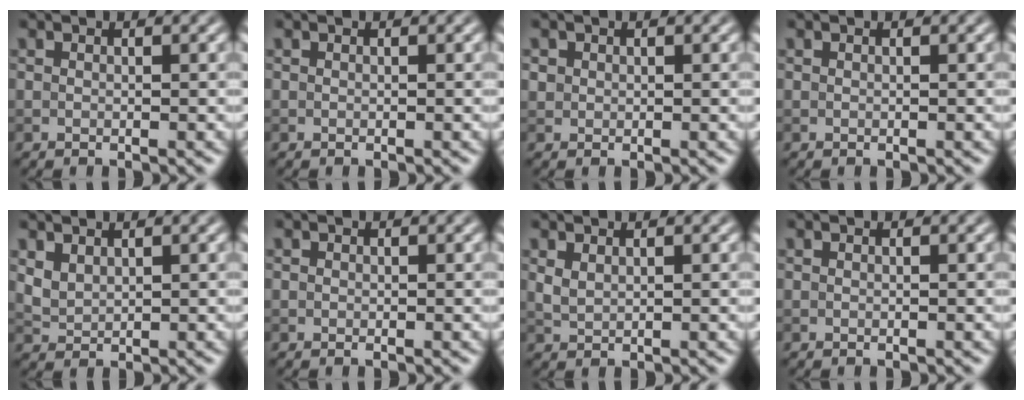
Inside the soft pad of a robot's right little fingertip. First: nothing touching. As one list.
[{"total": 0.0}, {"total": 0.8, "force": [0.2, 0.7, 0.1], "torque": [0.004, -0.003, 0.007]}, {"total": 0.0}, {"total": 1.8, "force": [1.2, 1.0, 0.8], "torque": [-0.024, -0.001, 0.031]}, {"total": 0.0}, {"total": 1.2, "force": [0.7, 0.6, 0.7], "torque": [-0.021, -0.001, 0.020]}, {"total": 0.0}]